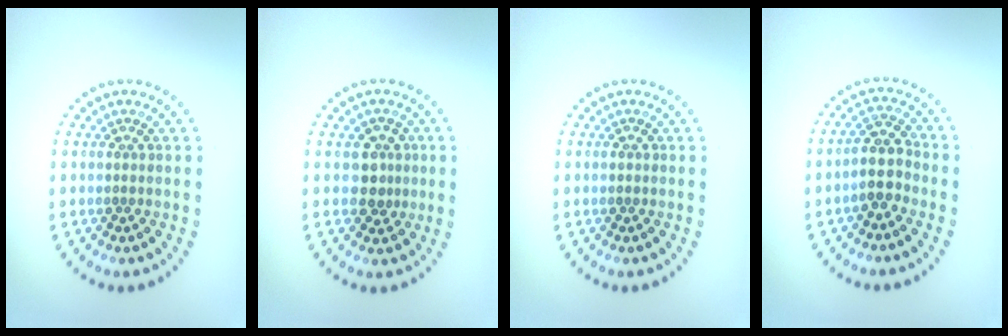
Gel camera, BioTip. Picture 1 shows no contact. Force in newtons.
{"total": 2.4, "press": 2.2, "slide": 1.0}
{"total": 0.5, "press": 0.5, "slide": 0.1}
{"total": 2.8, "press": 2.4, "slide": 1.4}